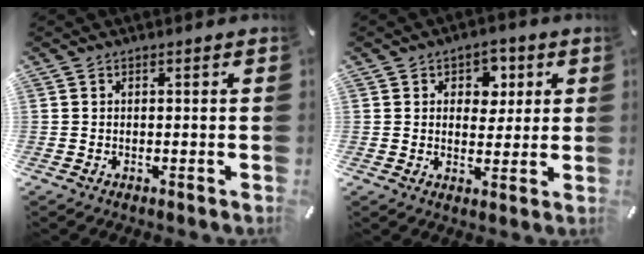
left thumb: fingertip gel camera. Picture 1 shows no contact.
{"total": 5.7, "force": [1.7, 4.7, 2.7], "torque": [-0.018, -0.006, 0.021]}